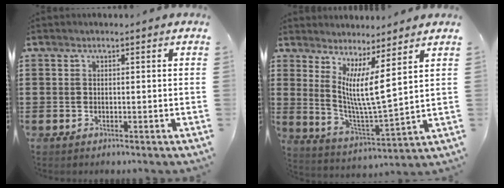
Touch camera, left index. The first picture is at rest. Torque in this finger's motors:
{"motor_torque": [2.08, -0.06, 0.67, 0.10]}